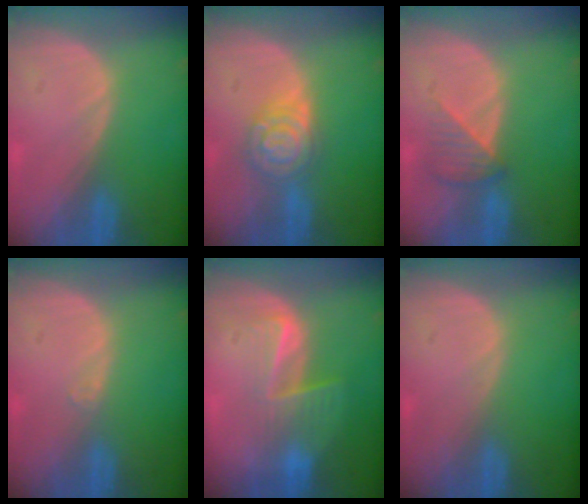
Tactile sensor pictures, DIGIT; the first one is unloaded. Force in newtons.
{"total": 6.3, "press": 6.3, "slide": 0.4}
{"total": 3.5, "press": 3.5, "slide": 0.4}
{"total": 0.6, "press": 0.5, "slide": 0.4}
{"total": 6.7, "press": 5.5, "slide": 3.7}
{"total": 0.0}